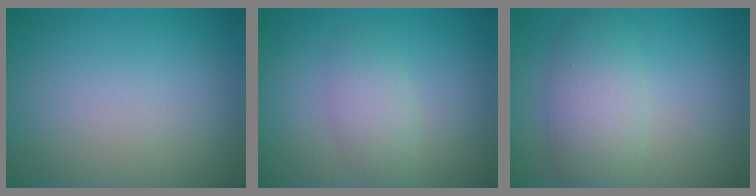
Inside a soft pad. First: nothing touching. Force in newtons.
{"total": 2.4, "press": 2.4, "slide": 0.2}
{"total": 4.5, "press": 4.5, "slide": 0.2}